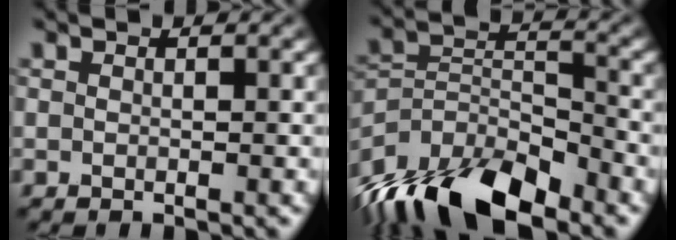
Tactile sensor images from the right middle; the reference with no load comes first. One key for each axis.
{"total": 12.1, "fx": -9.3, "fy": 4.5, "fz": 6.2, "tx": -0.118, "ty": -0.001, "tz": -0.173}